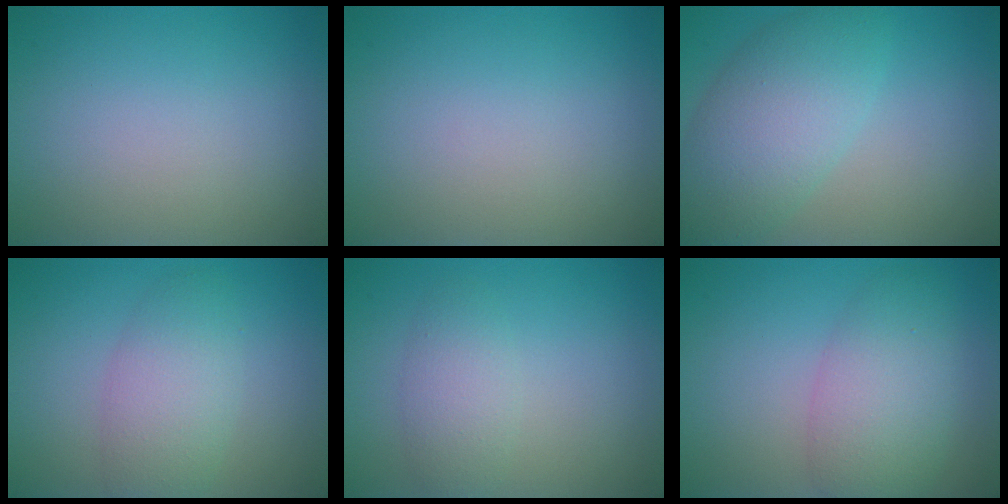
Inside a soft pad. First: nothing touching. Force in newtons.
{"total": 0.0}
{"total": 6.1, "press": 6.1, "slide": 0.3}
{"total": 4.0, "press": 4.0, "slide": 0.2}
{"total": 2.5, "press": 2.5, "slide": 0.1}
{"total": 5.3, "press": 5.2, "slide": 0.2}